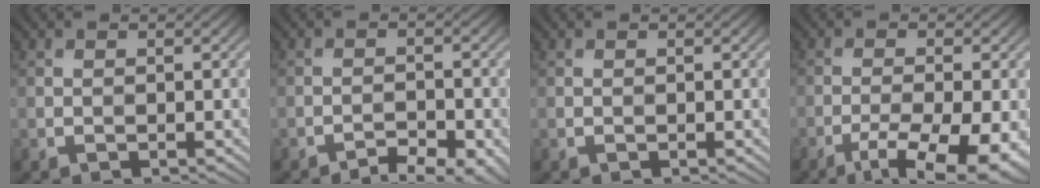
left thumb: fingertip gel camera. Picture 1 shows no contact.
{"total": 5.2, "force": [-3.9, 1.3, 3.1], "torque": [-0.056, 0.002, -0.057]}
{"total": 0.0}
{"total": 10.0, "force": [-6.0, 2.7, 7.5], "torque": [-0.140, -0.027, -0.080]}